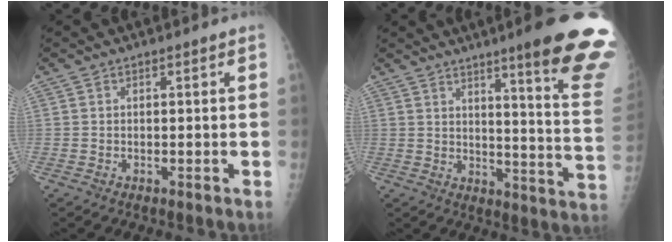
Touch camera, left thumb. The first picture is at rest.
{"total": 21.0, "force": [14.2, 1.3, 15.4], "torque": [-0.177, -0.089, 0.178]}